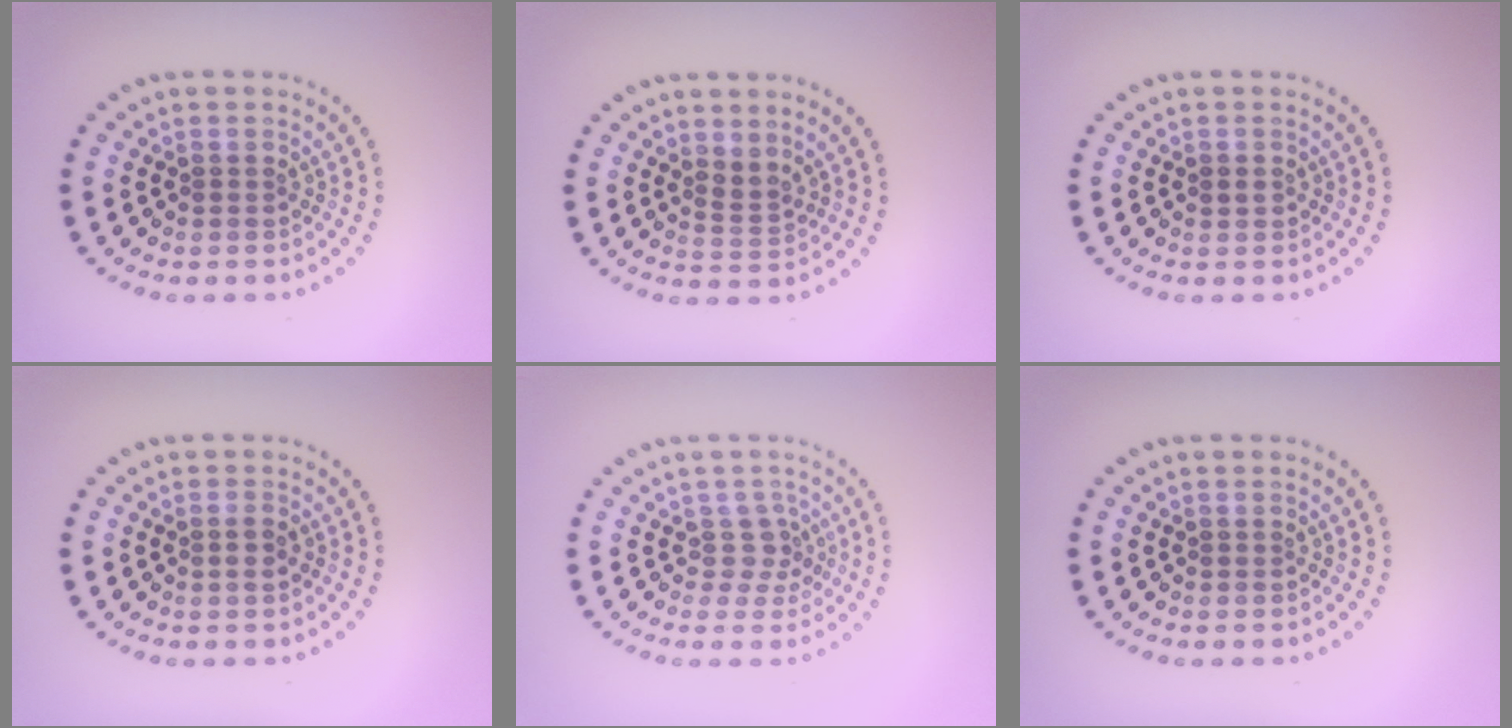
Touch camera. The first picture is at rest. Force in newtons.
{"total": 1.7, "press": 1.3, "slide": 1.2}
{"total": 0.8, "press": 0.8, "slide": 0.4}
{"total": 1.1, "press": 1.1, "slide": 0.1}
{"total": 1.9, "press": 1.4, "slide": 1.3}
{"total": 0.0}